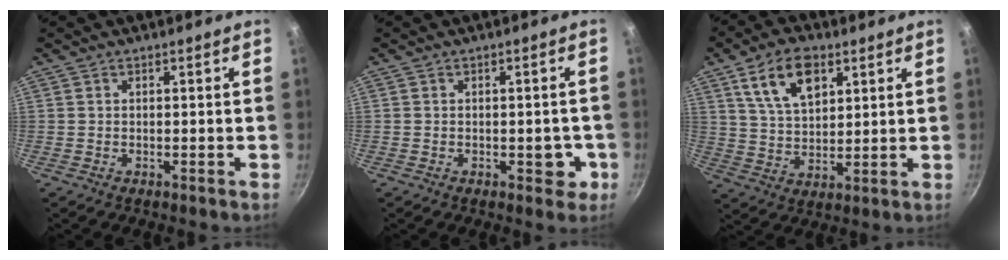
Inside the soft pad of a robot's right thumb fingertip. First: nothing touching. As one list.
[{"total": 4.1, "force": [-1.1, 2.5, 3.0], "torque": [-0.004, 0.009, -0.014]}, {"total": 11.7, "force": [5.5, 6.6, 8.0], "torque": [-0.120, -0.017, 0.102]}]